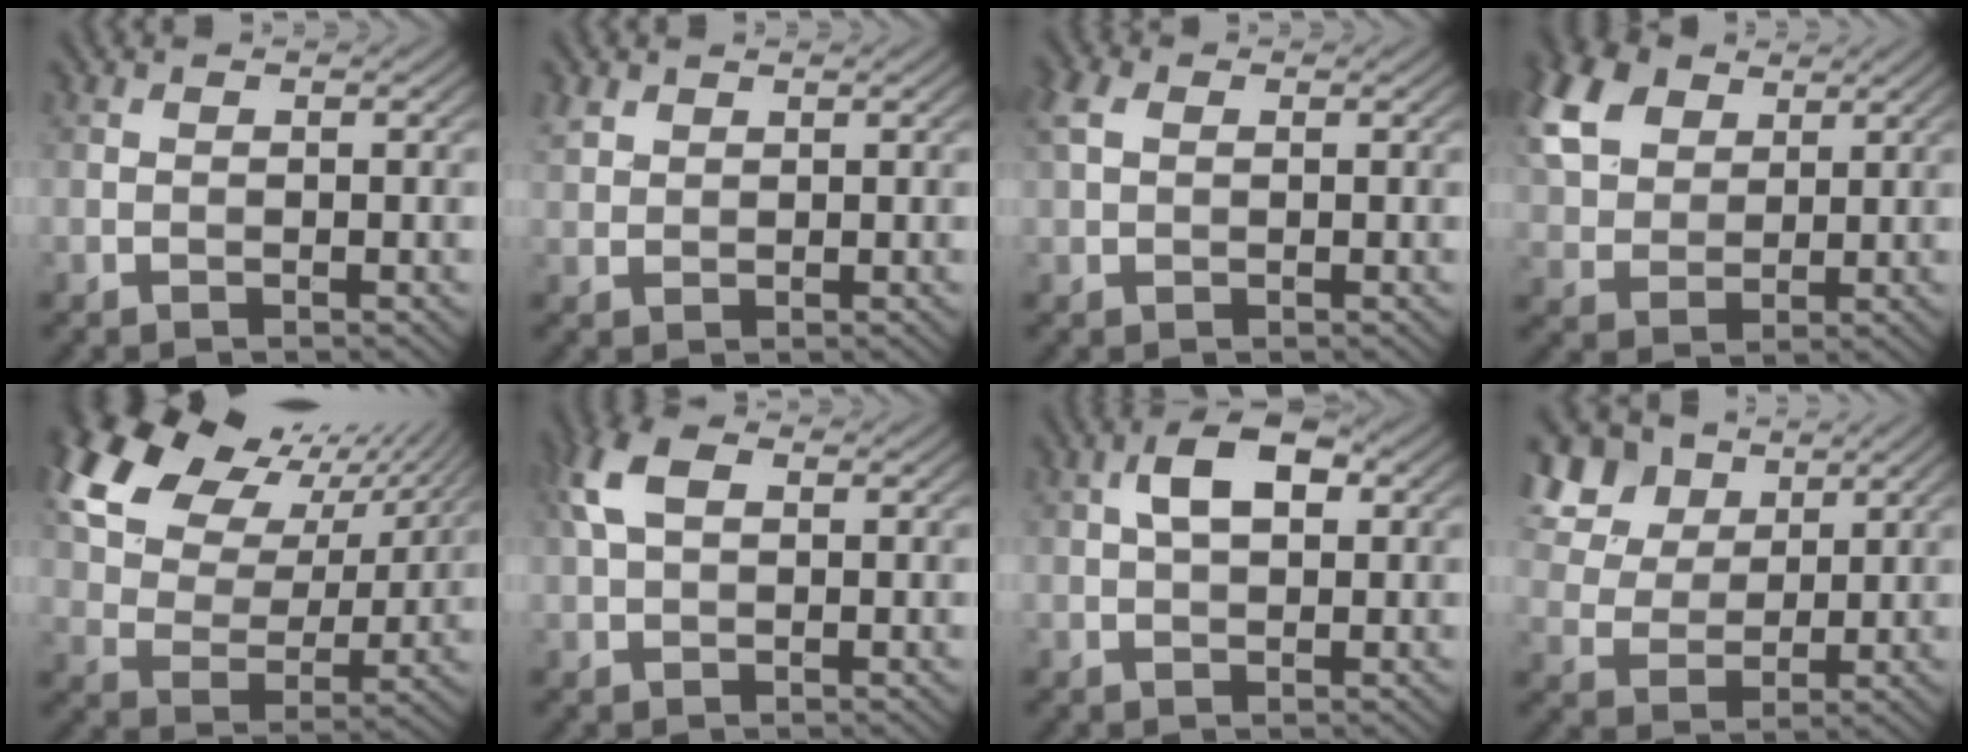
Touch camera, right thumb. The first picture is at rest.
{"total": 1.9, "force": [1.3, 1.3, 0.6], "torque": [-0.020, 0.003, 0.030]}
{"total": 3.2, "force": [1.1, 2.1, 2.1], "torque": [-0.061, 0.013, 0.017]}
{"total": 10.2, "force": [4.8, 6.7, 5.9], "torque": [-0.178, 0.028, 0.096]}
{"total": 18.8, "force": [10.0, 12.0, 10.5], "torque": [-0.269, 0.059, 0.187]}
{"total": 5.1, "force": [1.6, 3.0, 3.9], "torque": [-0.096, 0.016, 0.023]}
{"total": 5.1, "force": [1.3, 2.7, 4.1], "torque": [-0.074, 0.010, 0.017]}
{"total": 11.9, "force": [7.0, 7.5, 6.1], "torque": [-0.192, 0.015, 0.143]}